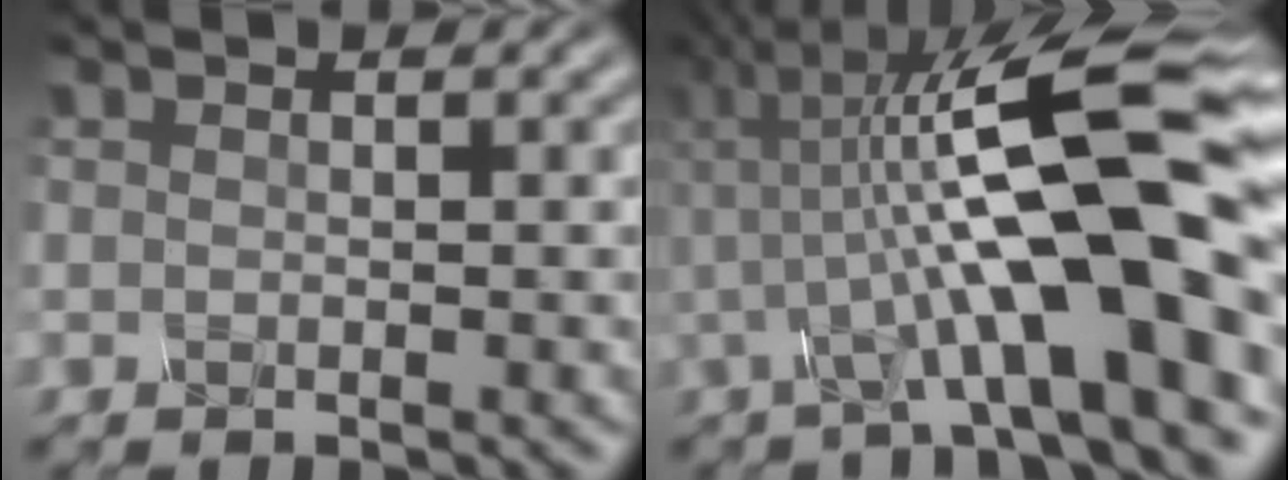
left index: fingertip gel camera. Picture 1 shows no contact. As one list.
[{"total": 14.1, "force": [-0.3, 3.1, 13.7], "torque": [-0.209, 0.033, -0.013]}]